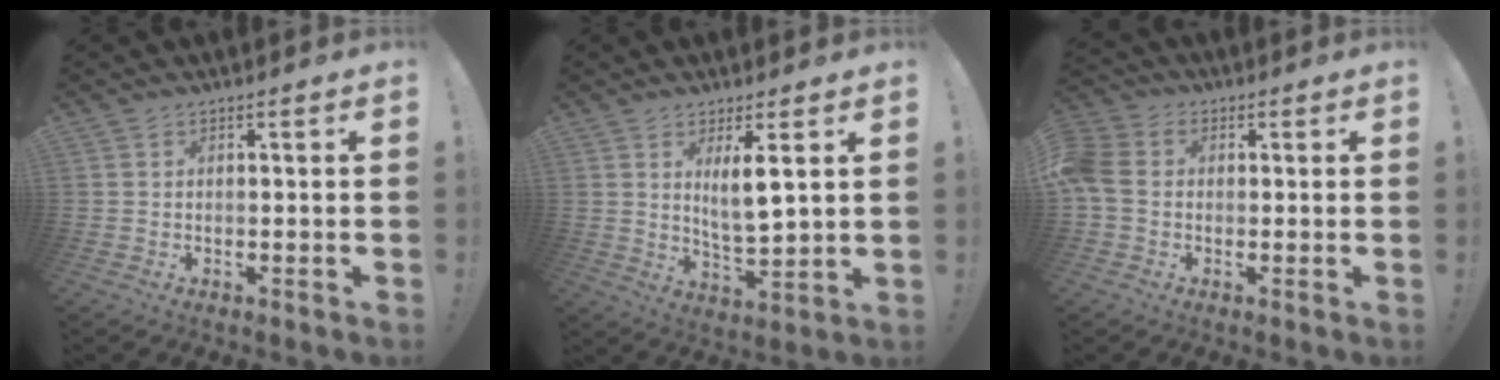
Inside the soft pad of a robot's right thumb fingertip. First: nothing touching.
{"total": 7.9, "force": [3.8, 1.8, 6.6], "torque": [-0.110, -0.021, 0.066]}
{"total": 7.6, "force": [-0.3, 5.8, 4.9], "torque": [-0.122, 0.008, -0.002]}